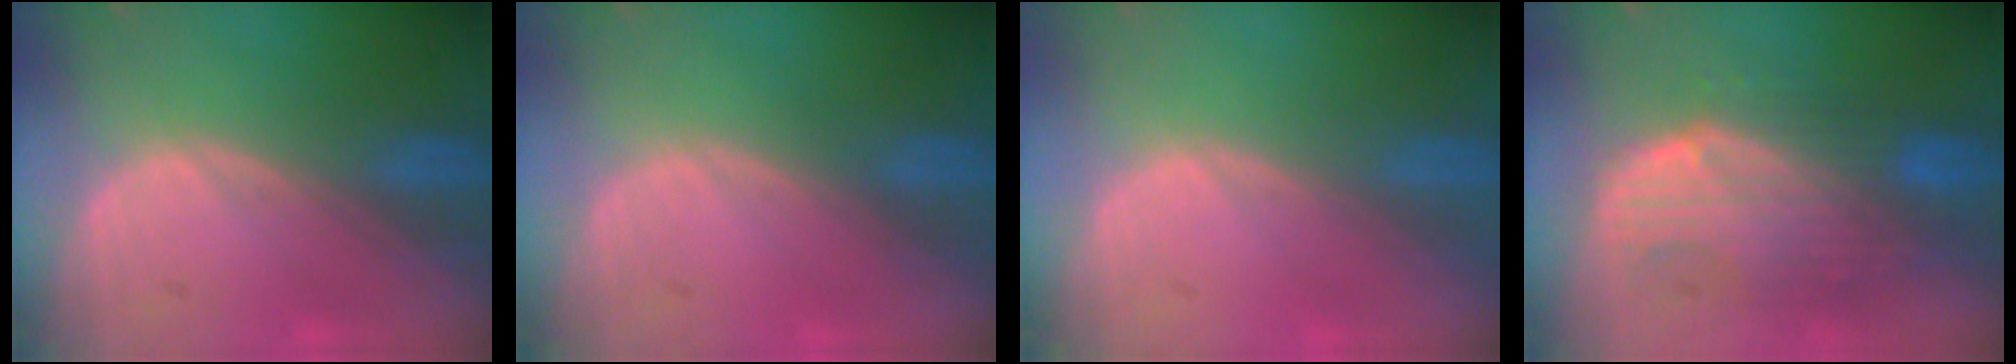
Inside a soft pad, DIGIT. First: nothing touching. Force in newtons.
{"total": 0.0}
{"total": 0.0}
{"total": 9.5, "press": 8.5, "slide": 4.3}